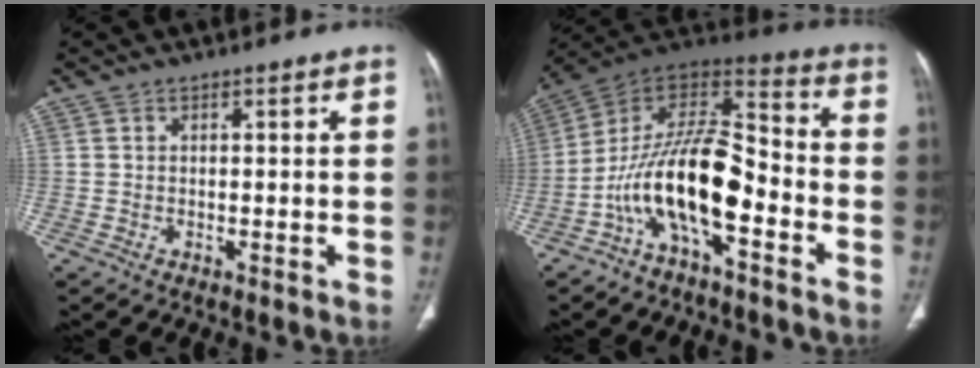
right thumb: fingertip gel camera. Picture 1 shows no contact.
{"total": 17.0, "force": [-6.5, 7.0, 14.0], "torque": [-0.240, 0.081, -0.118]}